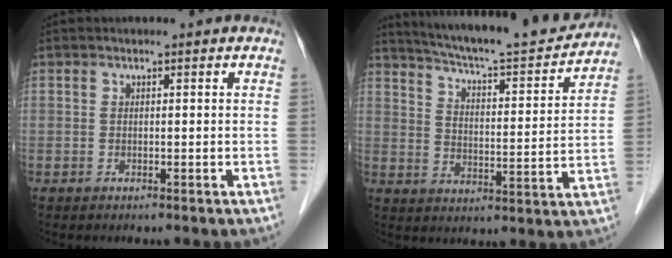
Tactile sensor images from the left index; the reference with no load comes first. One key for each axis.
{"total": 17.9, "fx": 16.7, "fy": 1.0, "fz": 6.5, "tx": -0.108, "ty": -0.020, "tz": 0.237}